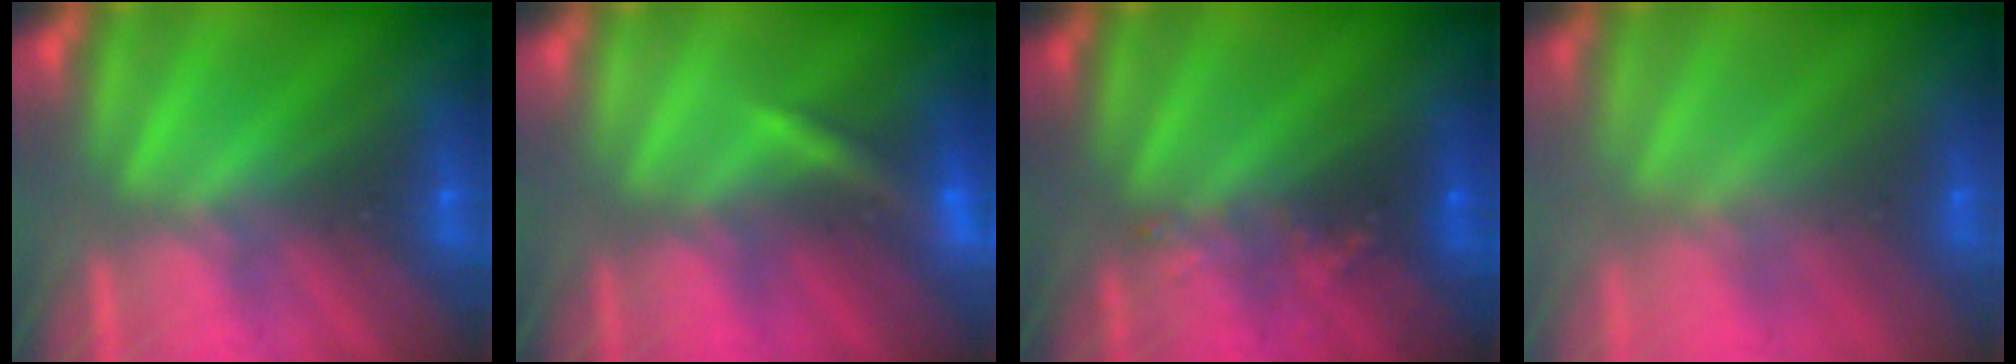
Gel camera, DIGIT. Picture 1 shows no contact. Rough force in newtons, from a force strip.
{"total": 3.3}
{"total": 2.9}
{"total": 2.9}